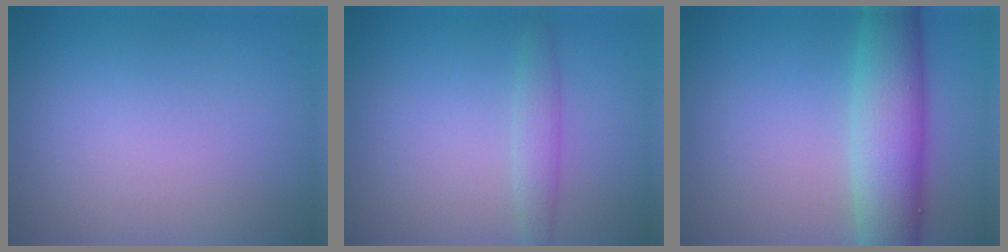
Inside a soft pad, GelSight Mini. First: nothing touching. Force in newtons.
{"total": 1.7, "press": 1.7, "slide": 0.0}
{"total": 7.3, "press": 7.3, "slide": 0.4}